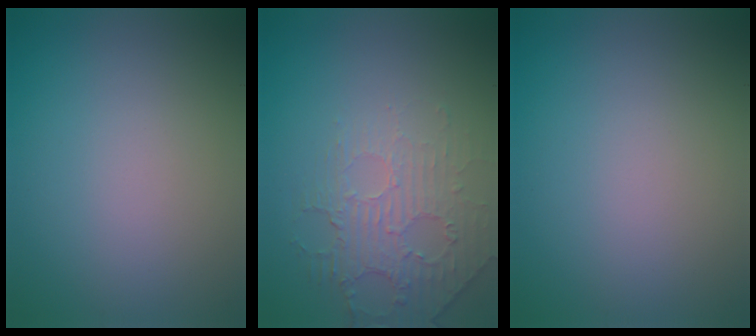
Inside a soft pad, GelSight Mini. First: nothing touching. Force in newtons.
{"total": 2.3, "press": 1.5, "slide": 1.7}
{"total": 0.0}